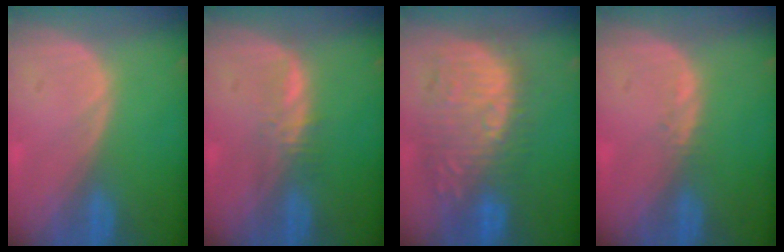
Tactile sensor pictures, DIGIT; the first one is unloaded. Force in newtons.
{"total": 2.4, "press": 2.4, "slide": 0.2}
{"total": 11.2, "press": 10.8, "slide": 3.1}
{"total": 0.9, "press": 0.8, "slide": 0.4}